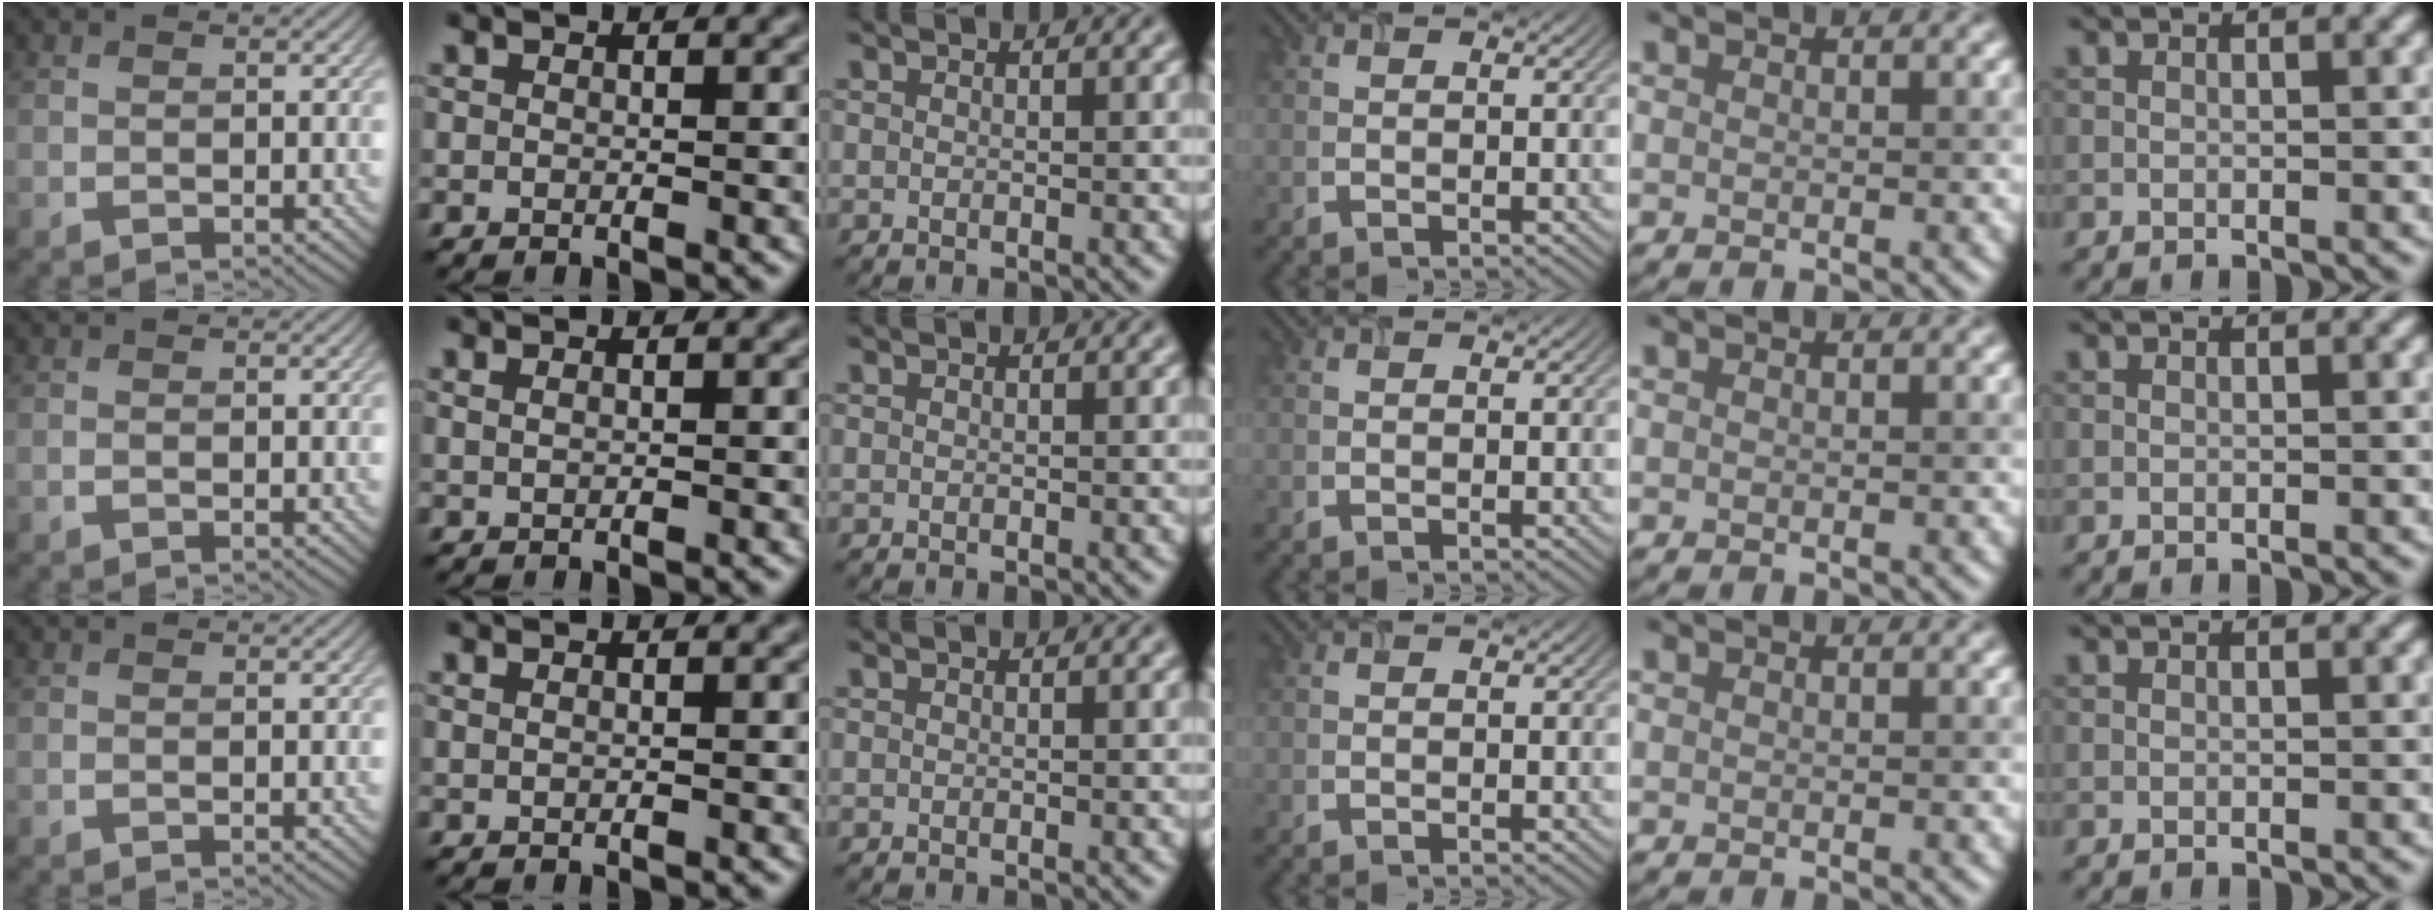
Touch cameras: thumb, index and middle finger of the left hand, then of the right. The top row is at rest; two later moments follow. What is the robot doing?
{"motion": "insert", "object": "airpods case & airpods"}